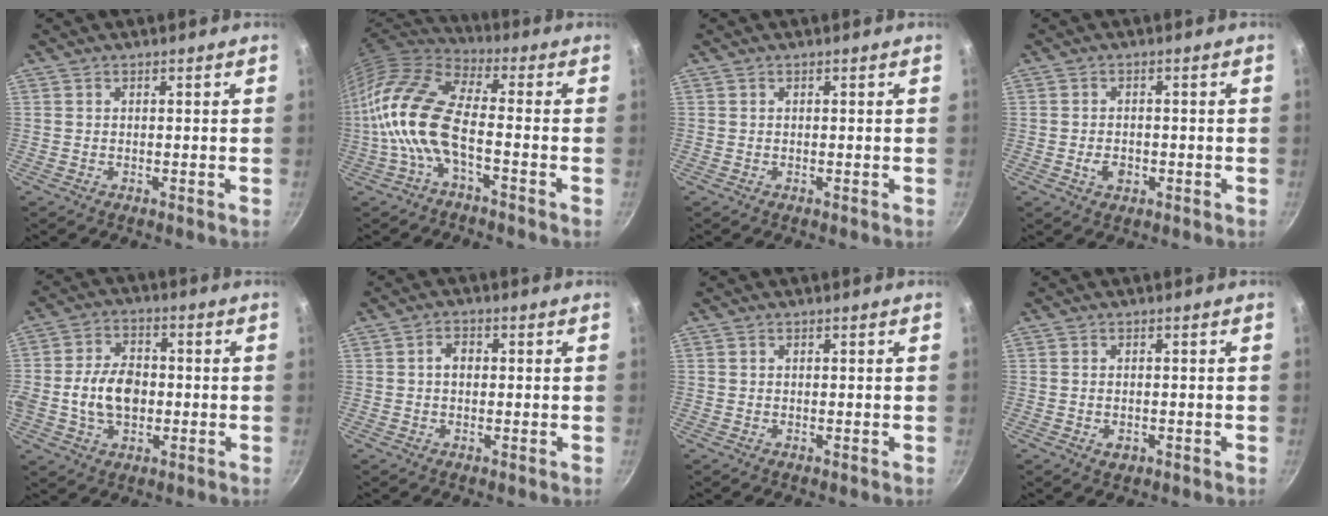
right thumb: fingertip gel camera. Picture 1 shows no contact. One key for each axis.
{"total": 14.4, "fx": -3.5, "fy": 6.0, "fz": 12.5, "tx": -0.259, "ty": 0.035, "tz": -0.088}
{"total": 0.0}
{"total": 3.0, "fx": -0.9, "fy": 2.1, "fz": 1.9, "tx": -0.028, "ty": 0.005, "tz": -0.015}
{"total": 10.4, "fx": -1.0, "fy": 7.2, "fz": 7.4, "tx": -0.115, "ty": 0.017, "tz": -0.026}
{"total": 2.7, "fx": 0.1, "fy": 2.0, "fz": 1.8, "tx": -0.020, "ty": 0.009, "tz": 0.000}
{"total": 0.0}
{"total": 1.7, "fx": -0.5, "fy": 1.2, "fz": 1.1, "tx": -0.019, "ty": -0.002, "tz": -0.008}